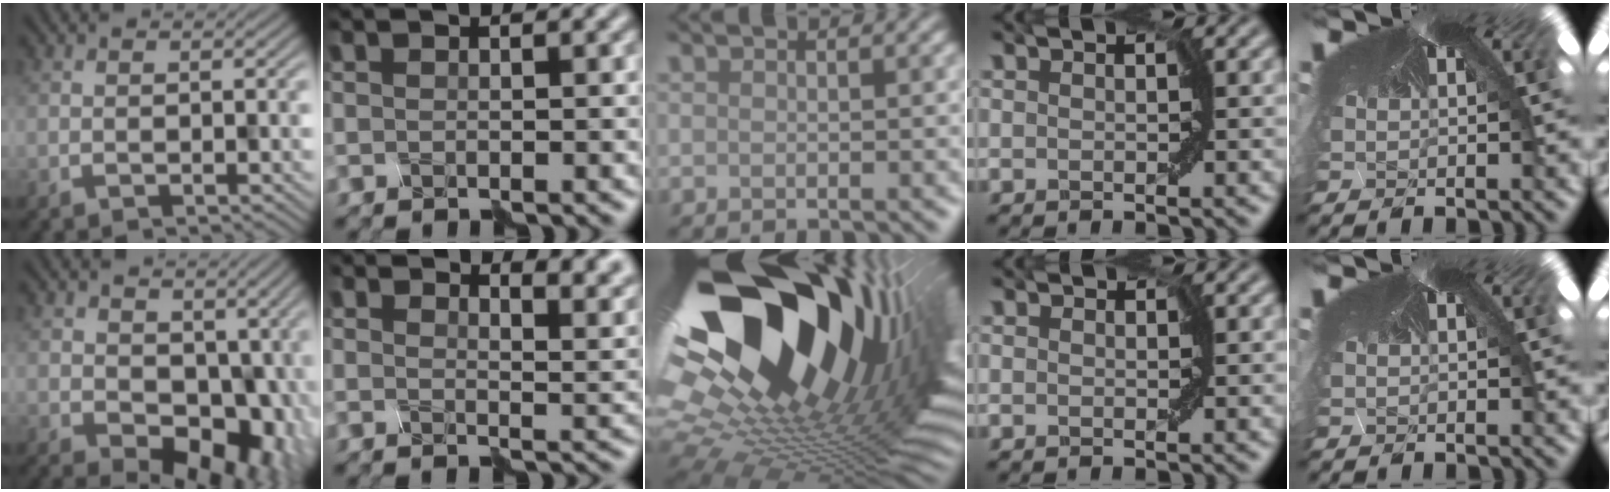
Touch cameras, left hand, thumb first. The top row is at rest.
{"thumb": {"total": 10.7, "force": [-0.7, 7.5, 7.6], "torque": [-0.109, -0.034, 0.002]}, "index": {"total": 4.9, "force": [4.0, 1.8, 2.3], "torque": [-0.025, 0.000, 0.043]}, "middle": {"total": 21.4, "force": [6.6, 10.8, 17.3], "torque": [-0.290, -0.049, 0.154]}}